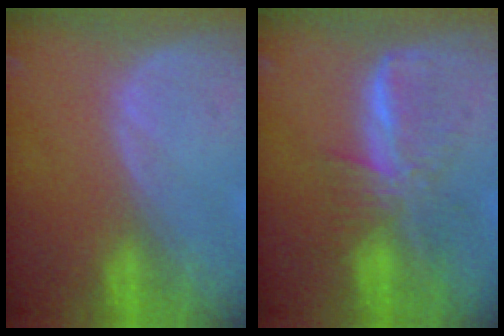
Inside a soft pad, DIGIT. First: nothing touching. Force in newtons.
{"total": 7.6, "press": 6.8, "slide": 3.5}